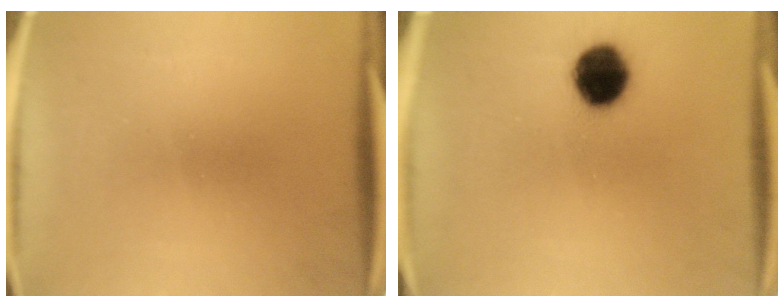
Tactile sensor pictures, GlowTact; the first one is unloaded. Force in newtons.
{"total": 10.6}